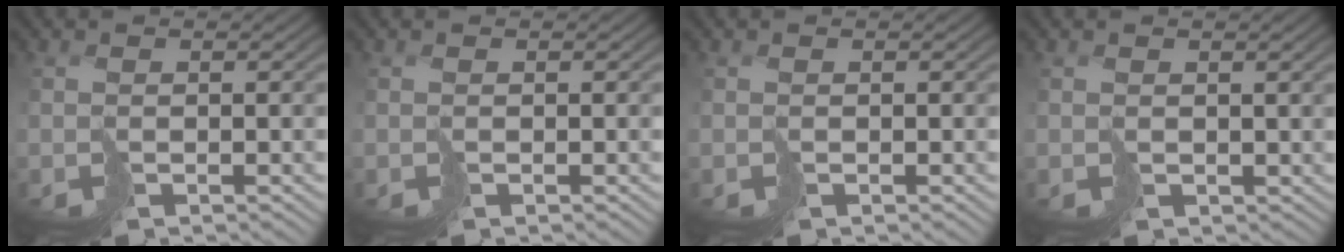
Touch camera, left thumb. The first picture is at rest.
{"total": 0.0}
{"total": 0.0}
{"total": 1.2, "force": [0.8, 0.9, 0.2], "torque": [-0.014, -0.001, 0.016]}